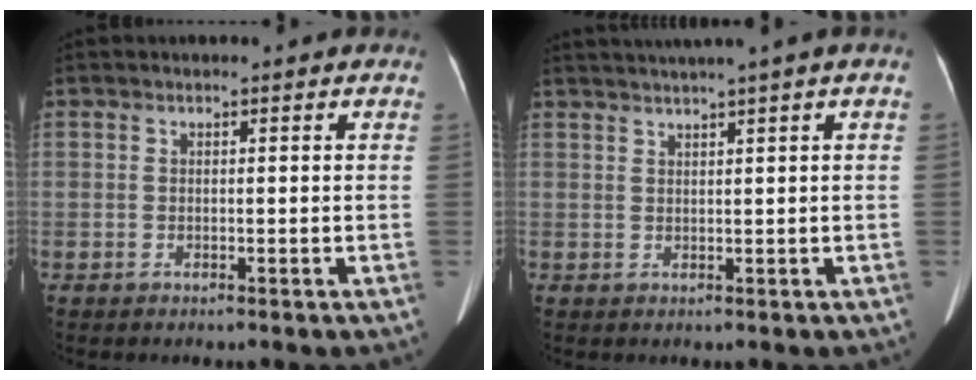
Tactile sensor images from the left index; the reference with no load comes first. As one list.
[{"total": 4.8, "force": [3.5, -1.4, 2.9], "torque": [-0.042, 0.021, 0.060]}]